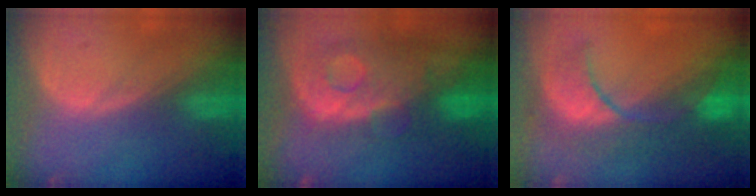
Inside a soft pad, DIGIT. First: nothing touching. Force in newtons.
{"total": 11.2, "press": 9.7, "slide": 5.5}
{"total": 10.0, "press": 9.1, "slide": 4.2}